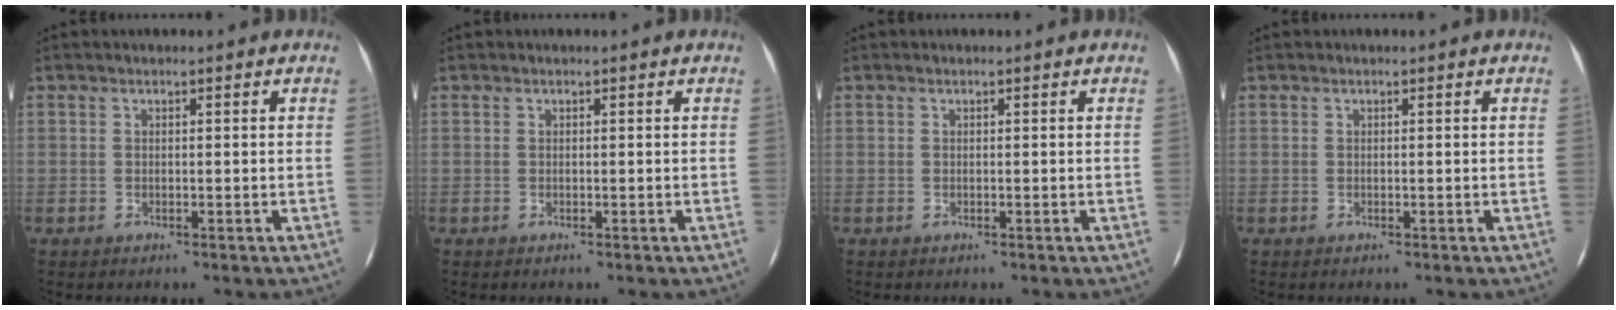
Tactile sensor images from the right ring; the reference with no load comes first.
{"total": 0.0}
{"total": 0.0}
{"total": 0.0}